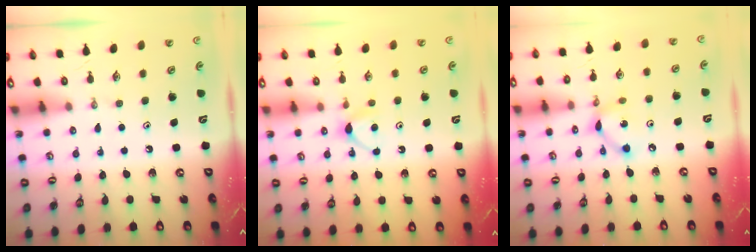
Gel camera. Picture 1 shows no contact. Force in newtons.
{"total": 4.1, "press": 4.0, "slide": 0.6}
{"total": 7.0, "press": 7.0, "slide": 0.3}